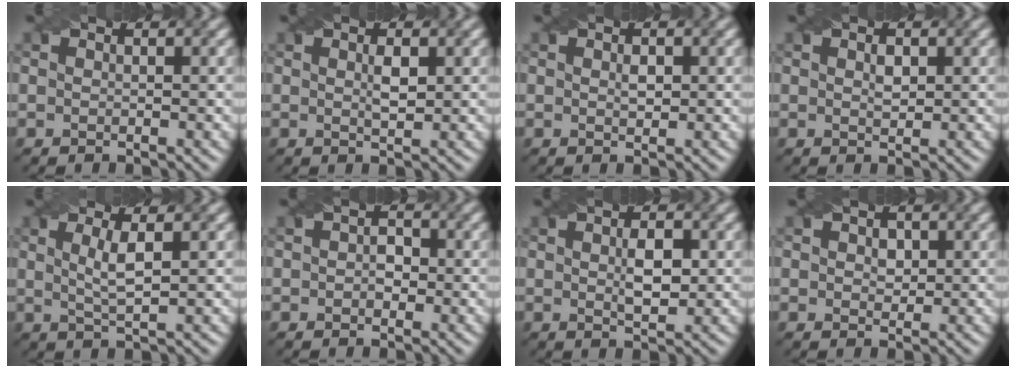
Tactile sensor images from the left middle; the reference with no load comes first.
{"total": 1.6, "force": [0.4, 0.5, 1.5], "torque": [-0.030, 0.000, 0.009]}
{"total": 1.1, "force": [0.2, 0.6, 0.9], "torque": [-0.016, 0.000, 0.006]}
{"total": 1.3, "force": [0.4, 0.6, 1.0], "torque": [-0.019, 0.001, 0.010]}
{"total": 2.7, "force": [0.8, 0.6, 2.6], "torque": [-0.051, 0.000, 0.016]}
{"total": 1.7, "force": [-0.1, 1.2, 1.2], "torque": [-0.019, 0.002, -0.006]}
{"total": 2.8, "force": [0.4, 1.2, 2.5], "torque": [-0.049, 0.000, 0.010]}
{"total": 1.7, "force": [0.5, 1.2, 1.0], "torque": [-0.014, -0.003, 0.007]}